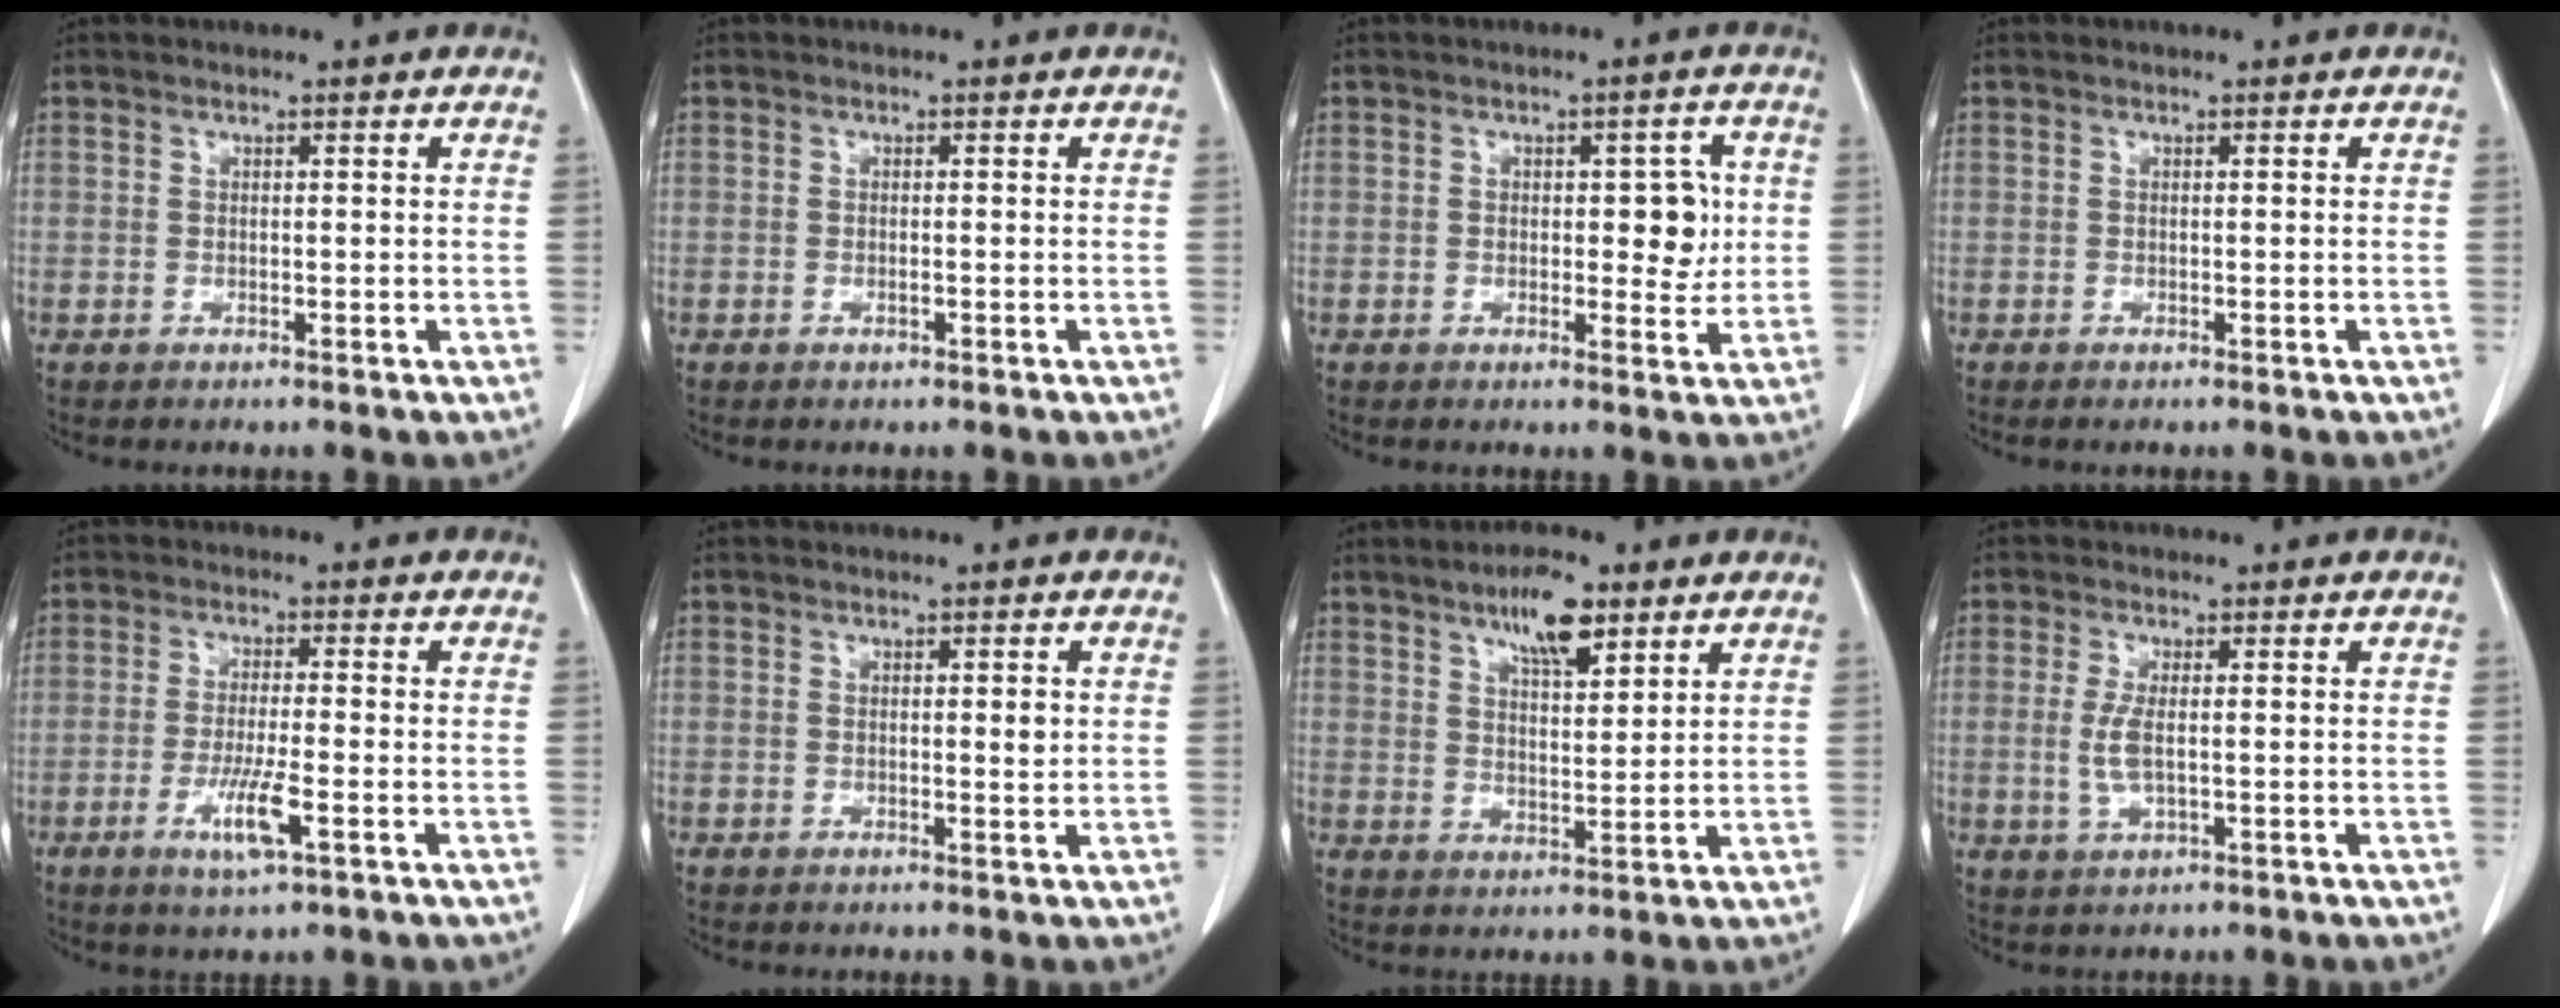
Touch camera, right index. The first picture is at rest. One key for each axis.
{"total": 0.7, "fx": -0.3, "fy": 0.2, "fz": 0.6, "tx": -0.012, "ty": -0.001, "tz": -0.003}
{"total": 5.3, "fx": 0.5, "fy": 2.6, "fz": 4.5, "tx": -0.050, "ty": 0.009, "tz": 0.008}
{"total": 0.5, "fx": -0.3, "fy": -0.1, "fz": 0.4, "tx": -0.012, "ty": -0.002, "tz": -0.005}
{"total": 6.1, "fx": -2.4, "fy": 0.4, "fz": 5.6, "tx": -0.109, "ty": -0.012, "tz": -0.043}
{"total": 4.8, "fx": 0.5, "fy": 2.6, "fz": 4.0, "tx": -0.044, "ty": 0.006, "tz": 0.010}
{"total": 7.2, "fx": 4.6, "fy": 2.0, "fz": 5.2, "tx": -0.091, "ty": 0.003, "tz": 0.078}
{"total": 3.7, "fx": -0.2, "fy": 0.9, "fz": 3.5, "tx": -0.083, "ty": -0.007, "tz": -0.003}